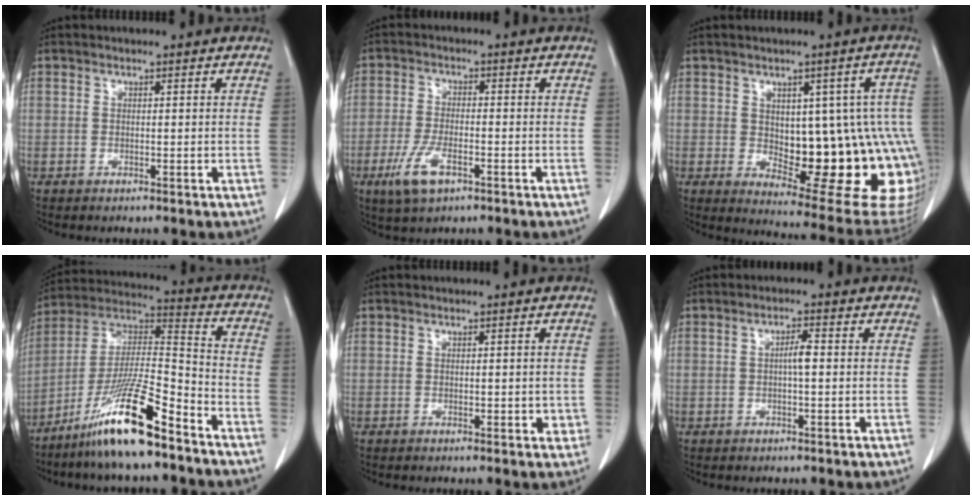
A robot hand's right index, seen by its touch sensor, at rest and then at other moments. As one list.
[{"total": 6.6, "force": [-3.5, 2.3, 5.1], "torque": [-0.112, -0.010, -0.060]}, {"total": 19.8, "force": [-1.4, 7.8, 18.1], "torque": [-0.160, 0.020, 0.016]}, {"total": 16.4, "force": [-11.0, 1.1, 12.1], "torque": [-0.241, -0.012, -0.200]}, {"total": 2.1, "force": [-0.2, 1.2, 1.8], "torque": [-0.020, 0.000, 0.004]}, {"total": 2.4, "force": [0.0, 0.3, 2.3], "torque": [-0.042, 0.003, -0.001]}]